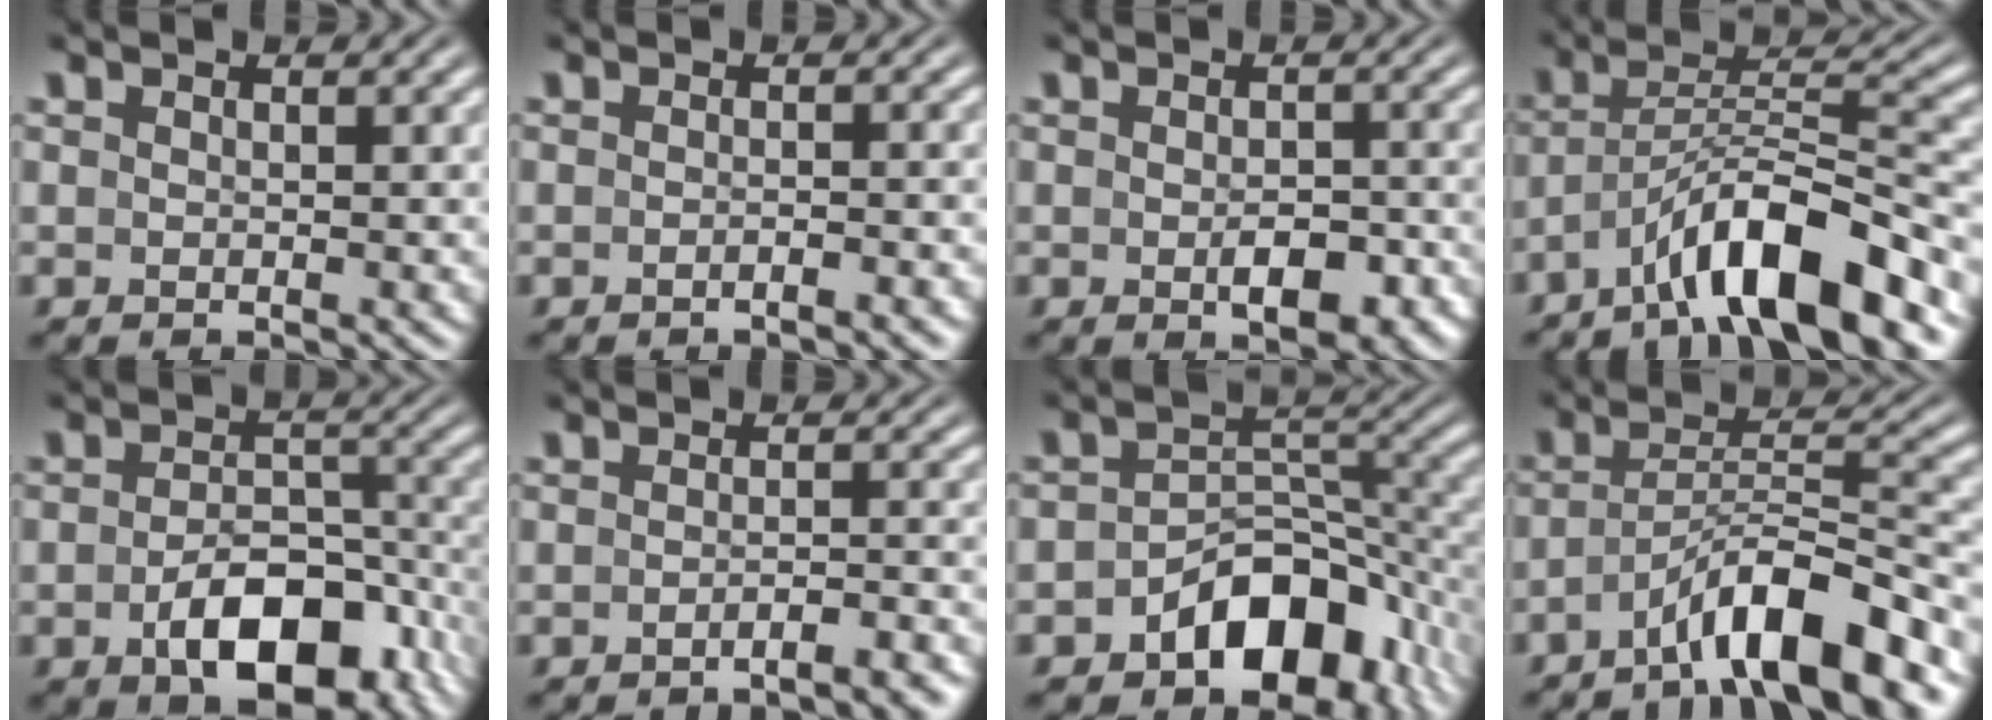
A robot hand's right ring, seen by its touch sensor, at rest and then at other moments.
{"total": 1.4, "force": [-1.2, -0.4, 0.5], "torque": [-0.008, 0.007, -0.025]}
{"total": 3.6, "force": [-1.7, 1.7, 2.7], "torque": [-0.031, -0.011, -0.024]}
{"total": 7.3, "force": [-3.5, 2.7, 5.8], "torque": [-0.100, -0.010, -0.049]}
{"total": 8.1, "force": [-4.3, 3.9, 5.7], "torque": [-0.074, -0.016, -0.058]}
{"total": 2.5, "force": [-2.3, -0.3, 1.1], "torque": [-0.012, 0.003, -0.041]}
{"total": 9.9, "force": [-5.5, 5.9, 5.6], "torque": [-0.092, -0.025, -0.075]}
{"total": 7.2, "force": [-4.0, 2.3, 5.5], "torque": [-0.087, -0.010, -0.057]}